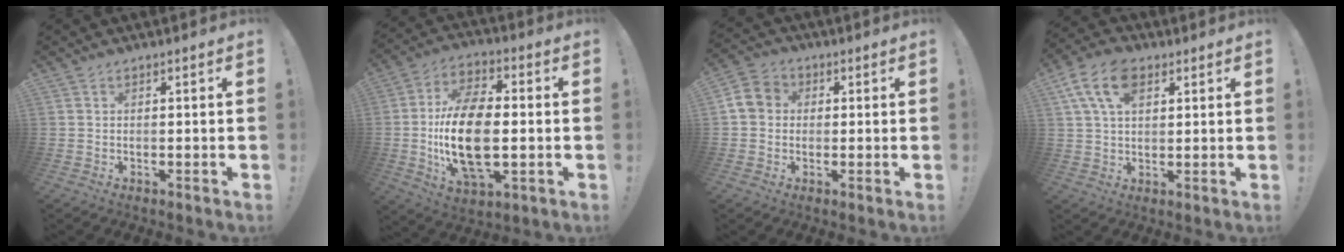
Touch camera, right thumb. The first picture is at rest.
{"total": 19.7, "force": [-1.7, 10.7, 16.5], "torque": [-0.325, -0.002, -0.029]}
{"total": 7.0, "force": [0.2, 6.2, 3.3], "torque": [-0.065, 0.015, 0.005]}
{"total": 11.5, "force": [4.8, 6.7, 7.9], "torque": [-0.147, 0.002, 0.091]}